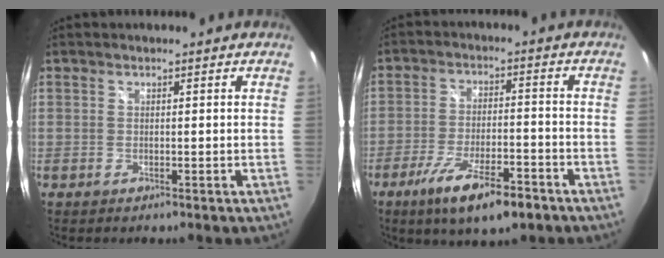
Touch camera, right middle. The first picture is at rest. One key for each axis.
{"total": 14.1, "fx": -8.8, "fy": 2.9, "fz": 10.6, "tx": -0.210, "ty": -0.040, "tz": -0.147}